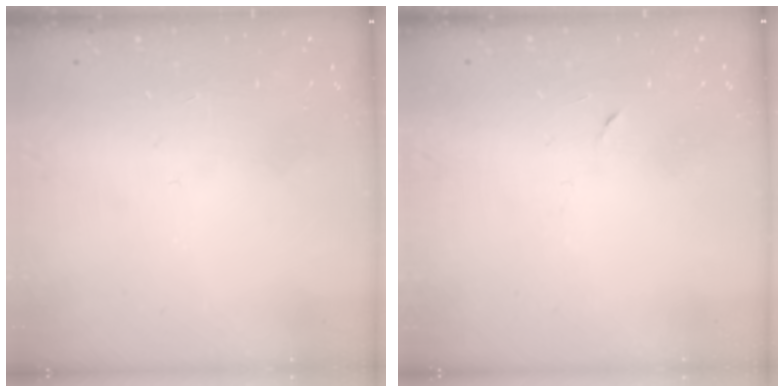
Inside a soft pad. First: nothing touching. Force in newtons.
{"total": 3.3, "press": 3.0, "slide": 1.4}